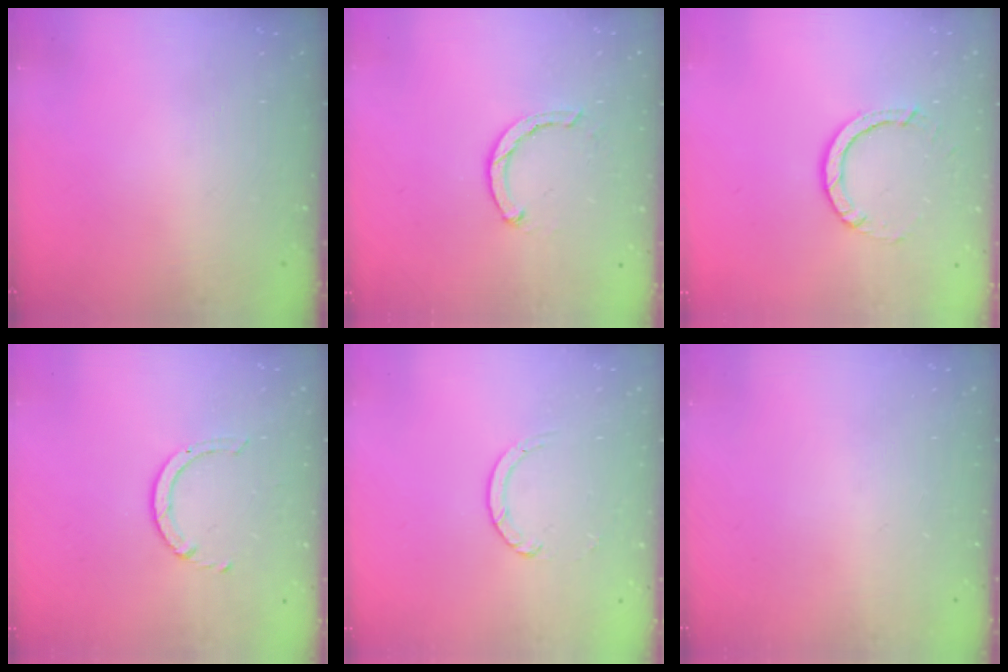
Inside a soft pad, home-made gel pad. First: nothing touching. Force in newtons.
{"total": 2.3, "press": 2.3, "slide": 0.3}
{"total": 4.5, "press": 4.5, "slide": 0.3}
{"total": 2.5, "press": 2.4, "slide": 0.3}
{"total": 2.7, "press": 2.7, "slide": 0.3}
{"total": 0.0}